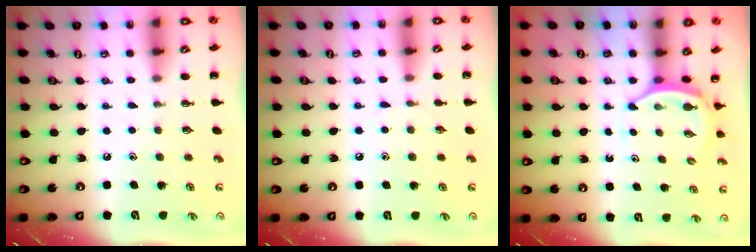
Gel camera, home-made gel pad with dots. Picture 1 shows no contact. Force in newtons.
{"total": 4.0, "press": 3.8, "slide": 1.4}
{"total": 4.3, "press": 4.3, "slide": 0.2}